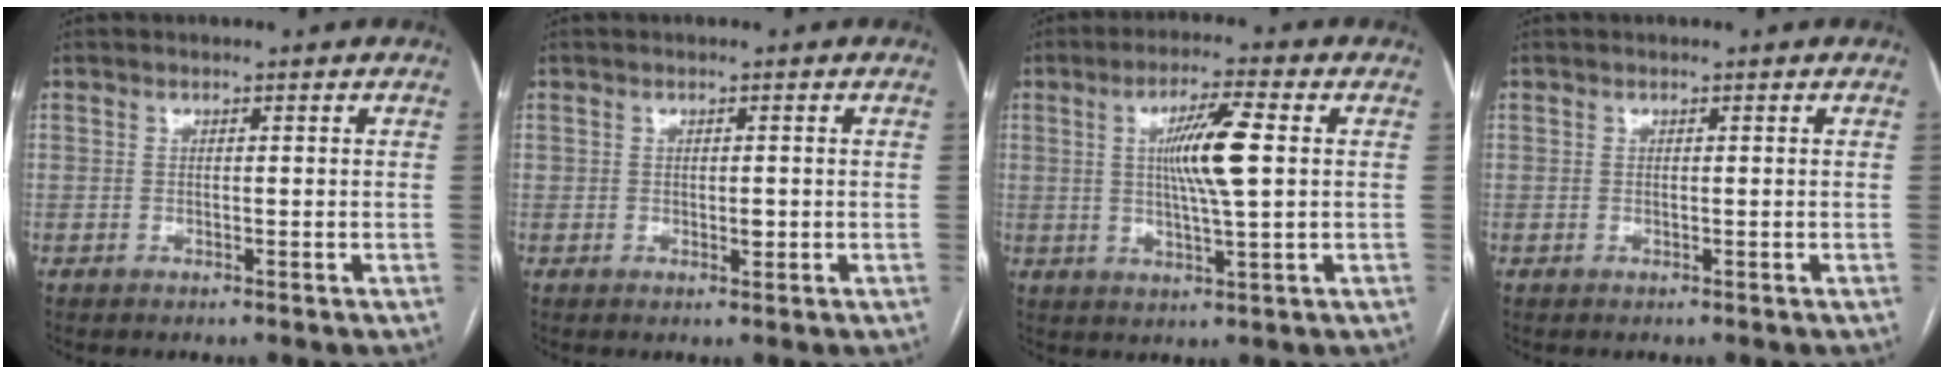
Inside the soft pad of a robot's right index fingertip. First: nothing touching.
{"total": 1.3, "force": [-0.1, 0.6, 1.1], "torque": [-0.016, -0.001, 0.000]}
{"total": 8.5, "force": [1.3, 0.4, 8.4], "torque": [-0.151, 0.001, 0.024]}
{"total": 0.0}